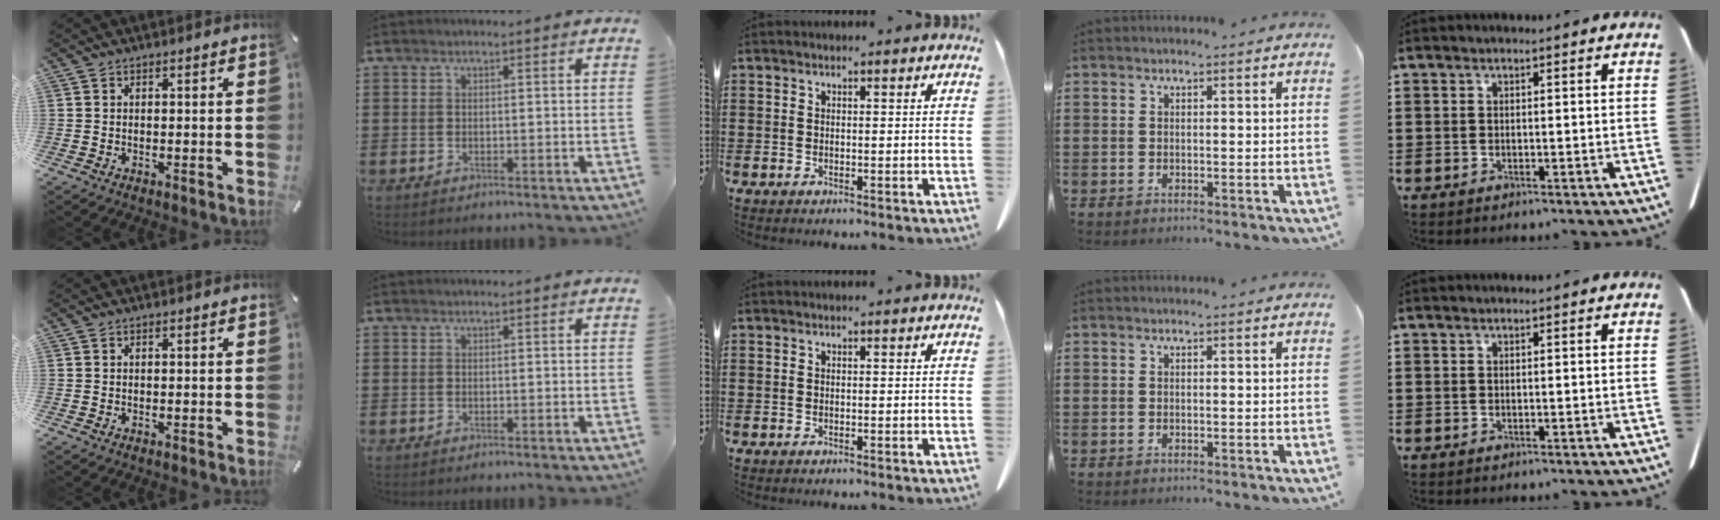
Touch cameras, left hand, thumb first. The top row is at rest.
{}